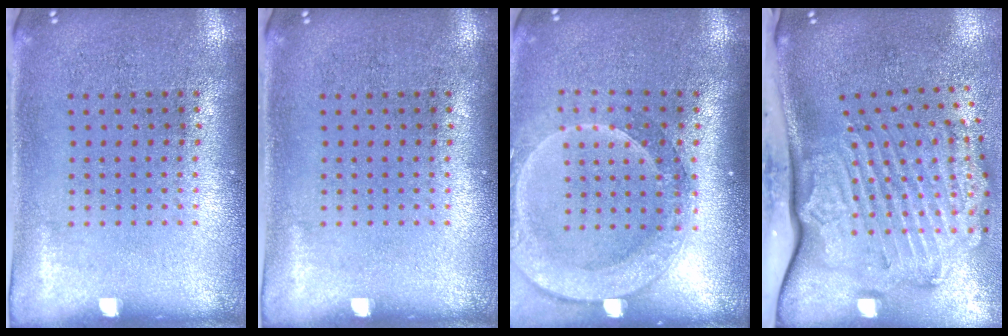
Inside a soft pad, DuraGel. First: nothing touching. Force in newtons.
{"total": 0.0}
{"total": 2.3, "press": 1.8, "slide": 1.4}
{"total": 3.6, "press": 2.3, "slide": 2.7}